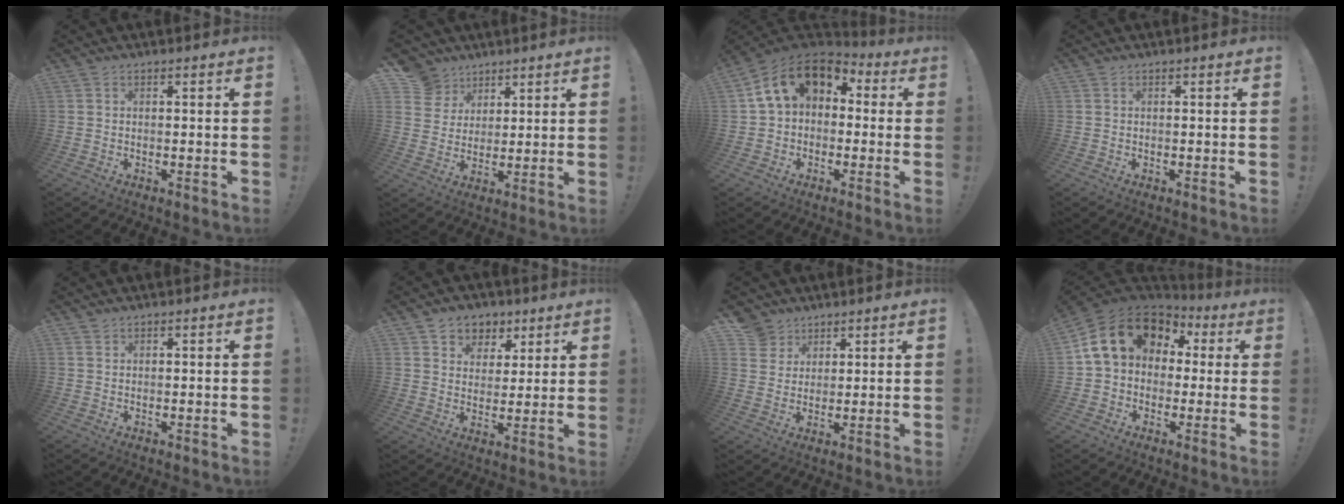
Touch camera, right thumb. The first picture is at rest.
{"total": 9.1, "force": [5.8, 6.9, 1.4], "torque": [-0.023, -0.040, 0.117]}
{"total": 13.5, "force": [4.3, 9.0, 9.2], "torque": [-0.155, -0.001, 0.077]}
{"total": 0.0}
{"total": 0.7, "force": [0.5, 0.4, 0.0], "torque": [0.006, -0.003, 0.010]}
{"total": 6.9, "force": [3.6, 5.8, 0.8], "torque": [-0.005, -0.026, 0.074]}
{"total": 6.3, "force": [4.2, 4.7, 0.5], "torque": [-0.012, -0.028, 0.083]}
{"total": 16.7, "force": [5.1, 12.4, 9.9], "torque": [-0.175, 0.000, 0.099]}